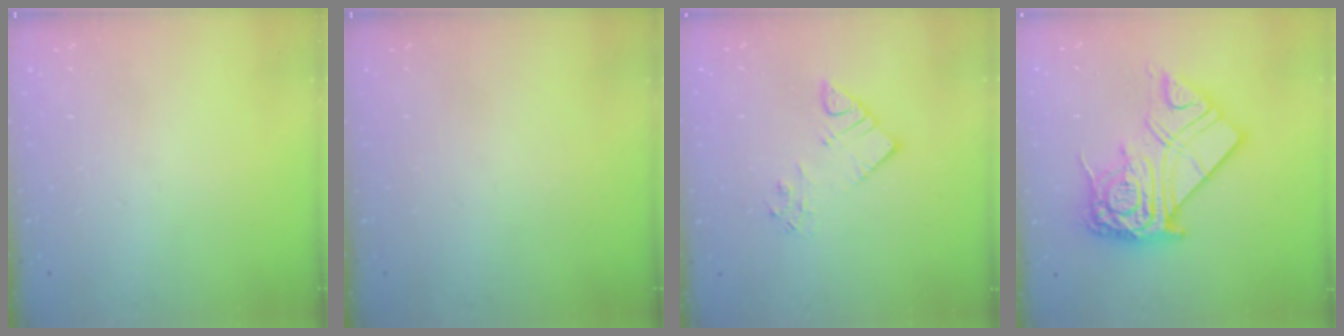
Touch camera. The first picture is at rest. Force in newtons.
{"total": 0.0}
{"total": 6.3, "press": 6.3, "slide": 0.4}
{"total": 19.5, "press": 19.4, "slide": 1.6}